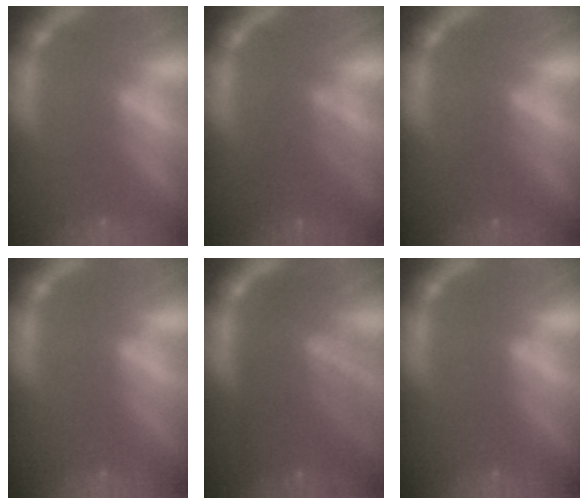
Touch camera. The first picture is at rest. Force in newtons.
{"total": 4.1}
{"total": 2.0}
{"total": 0.0}
{"total": 9.1}
{"total": 0.0}